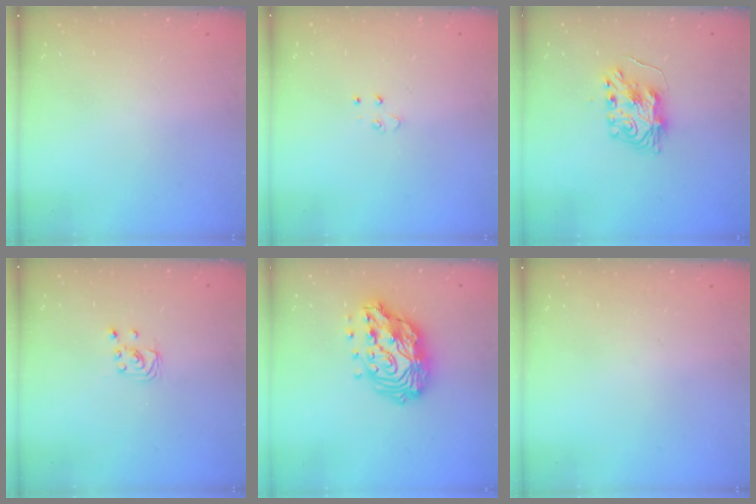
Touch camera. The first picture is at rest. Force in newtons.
{"total": 3.5, "press": 3.5, "slide": 0.3}
{"total": 7.8, "press": 7.8, "slide": 0.2}
{"total": 2.2, "press": 2.2, "slide": 0.2}
{"total": 16.8, "press": 16.7, "slide": 1.6}
{"total": 0.0}